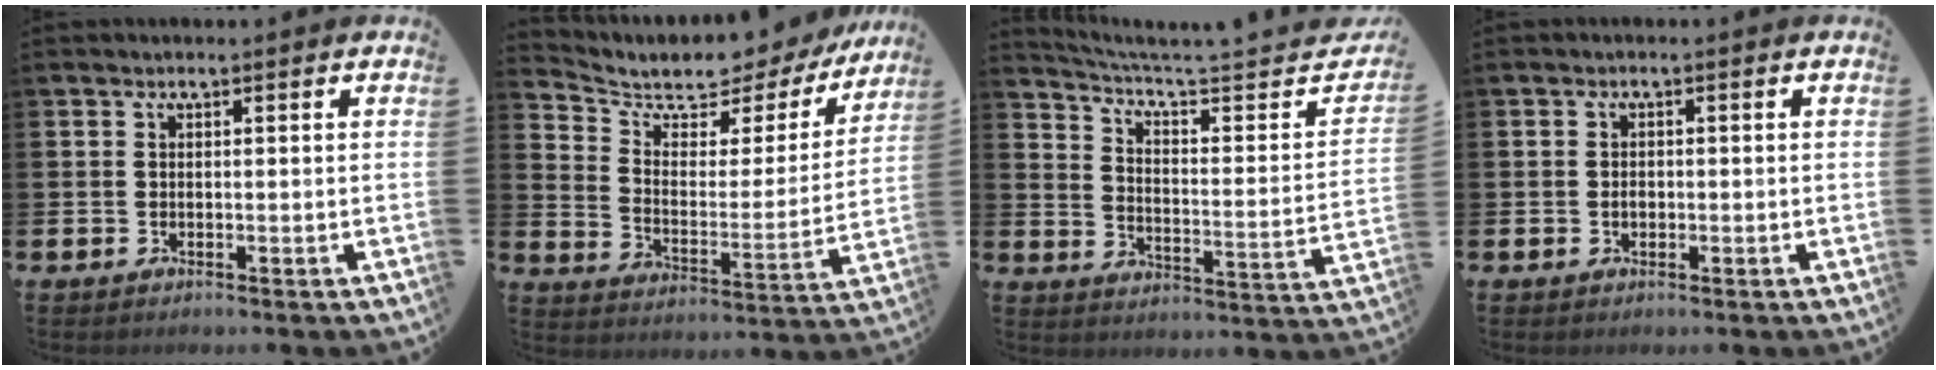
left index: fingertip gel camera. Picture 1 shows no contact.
{"total": 5.9, "force": [5.1, 2.6, 1.6], "torque": [-0.062, -0.042, 0.080]}
{"total": 5.0, "force": [4.2, -0.4, 2.6], "torque": [-0.066, -0.046, 0.062]}
{"total": 1.2, "force": [-0.2, 0.8, 0.9], "torque": [-0.015, 0.006, -0.006]}